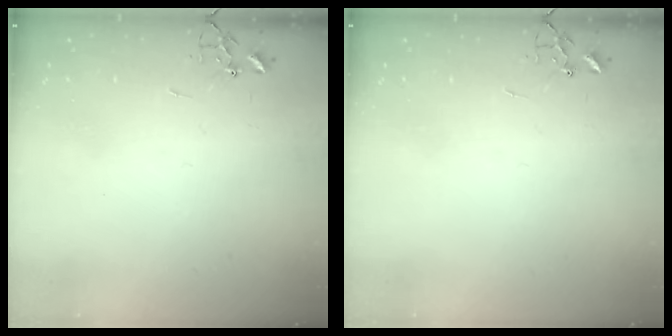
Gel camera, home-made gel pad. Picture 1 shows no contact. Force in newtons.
{"total": 0.0}